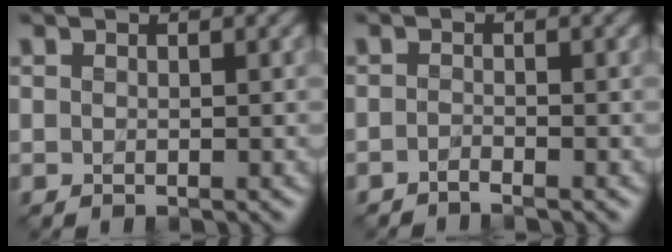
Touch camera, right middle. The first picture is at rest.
{"total": 1.1, "force": [-1.1, 0.0, 0.2], "torque": [-0.002, -0.006, -0.023]}